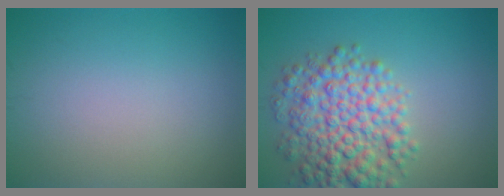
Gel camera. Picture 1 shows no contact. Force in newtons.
{"total": 7.3, "press": 7.3, "slide": 0.1}